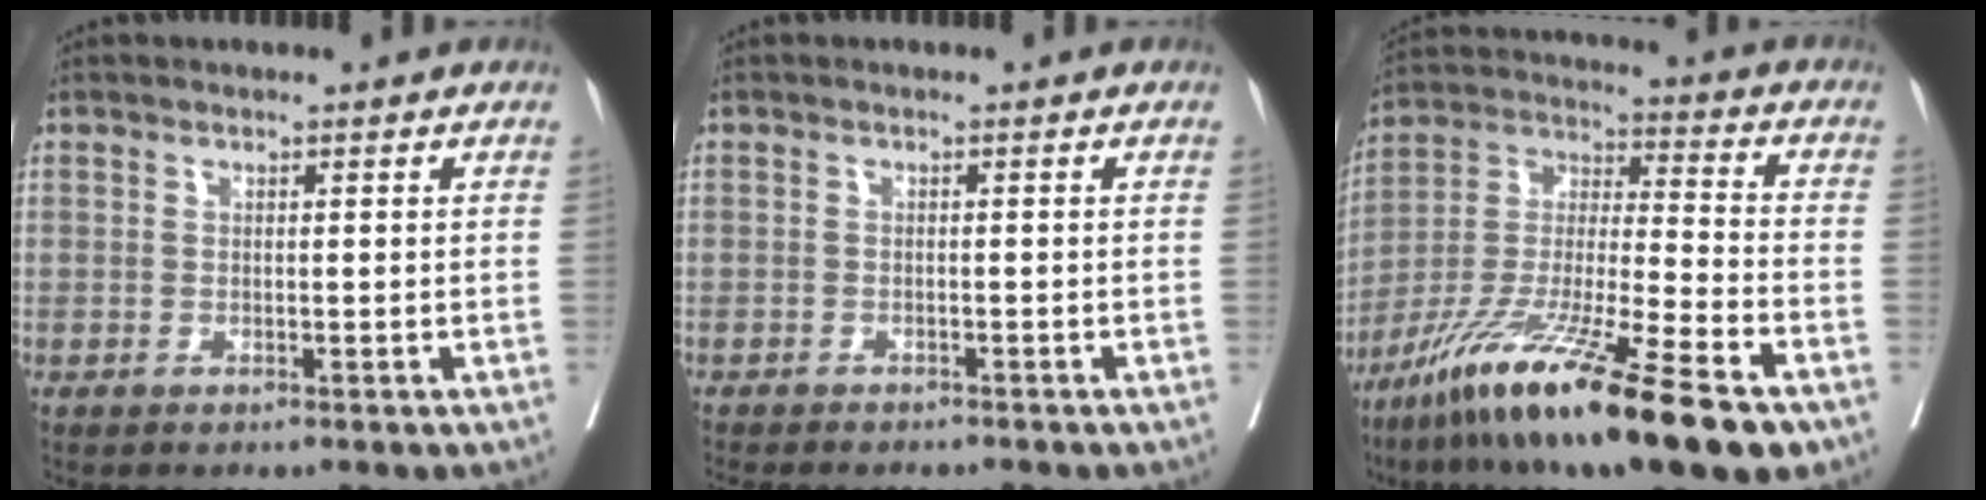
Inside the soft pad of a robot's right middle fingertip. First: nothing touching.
{"total": 7.8, "force": [-6.9, 1.9, 3.1], "torque": [-0.040, -0.005, -0.093]}
{"total": 22.5, "force": [-13.8, 1.9, 17.6], "torque": [-0.308, -0.048, -0.245]}